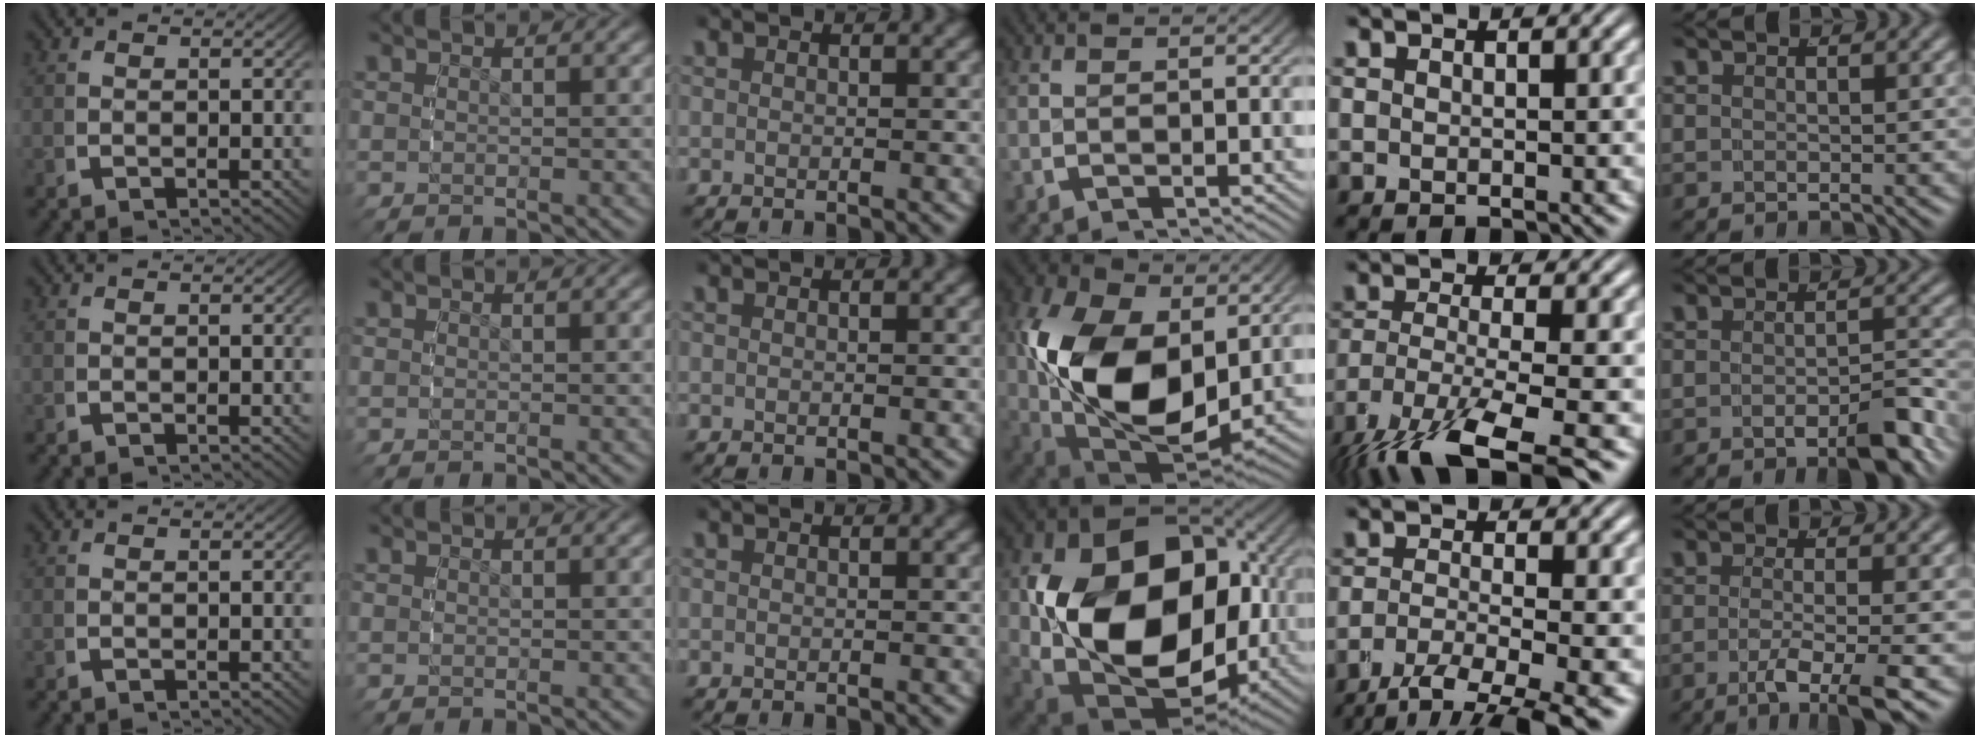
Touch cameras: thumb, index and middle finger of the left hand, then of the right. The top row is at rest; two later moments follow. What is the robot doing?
{"motion": "grasp_and_lifting", "object": "ethernet cable"}